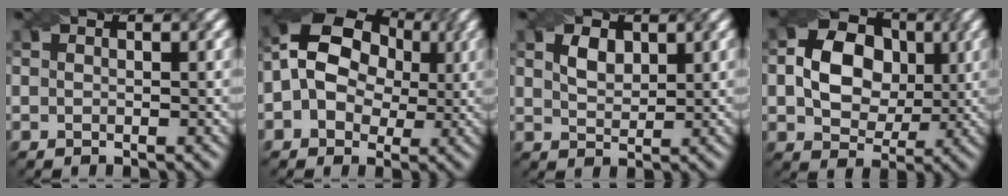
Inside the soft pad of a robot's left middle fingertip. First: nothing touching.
{"total": 10.7, "force": [1.7, 8.6, 6.1], "torque": [-0.115, 0.046, 0.001]}
{"total": 2.1, "force": [1.1, 1.3, 1.3], "torque": [-0.029, 0.002, 0.024]}
{"total": 8.6, "force": [1.0, 6.8, 5.1], "torque": [-0.084, 0.014, 0.008]}